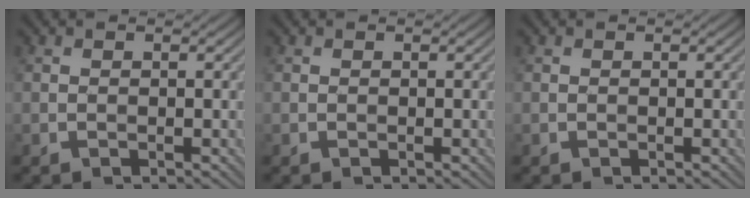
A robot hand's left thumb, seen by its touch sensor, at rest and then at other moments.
{"total": 0.0}
{"total": 0.0}